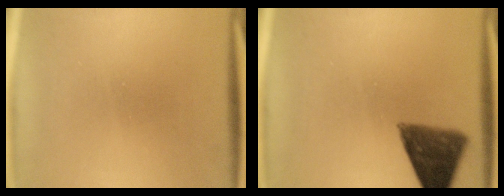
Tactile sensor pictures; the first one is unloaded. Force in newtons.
{"total": 8.6}